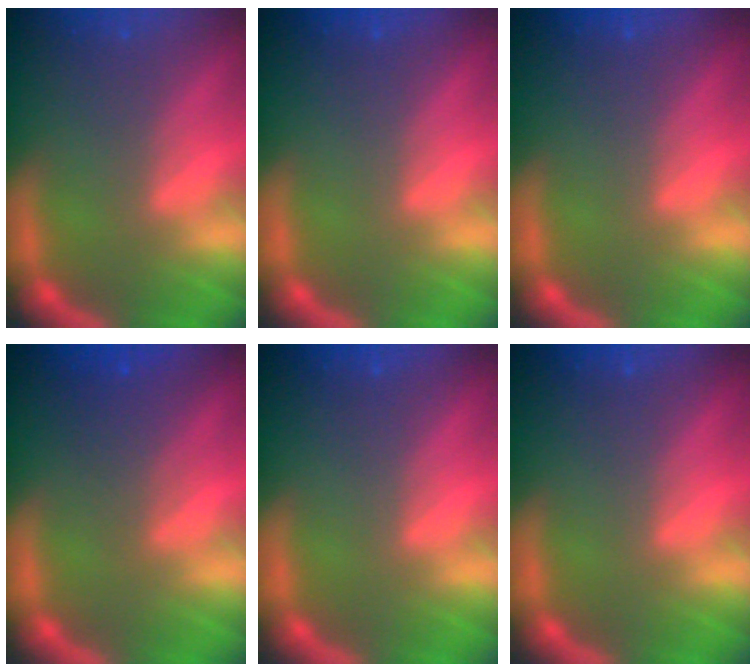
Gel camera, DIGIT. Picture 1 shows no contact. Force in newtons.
{"total": 0.0}
{"total": 0.0}
{"total": 2.5}
{"total": 0.0}
{"total": 0.0}